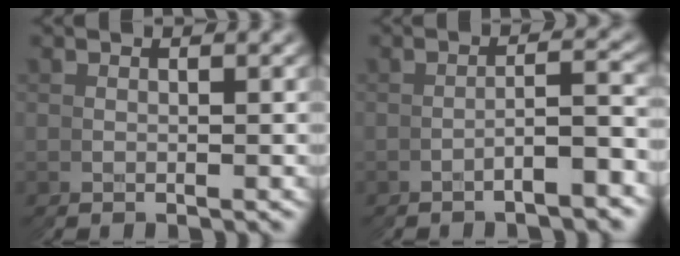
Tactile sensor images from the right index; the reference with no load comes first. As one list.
[{"total": 2.8, "force": [-2.2, -0.8, 1.7], "torque": [-0.017, 0.012, -0.042]}]